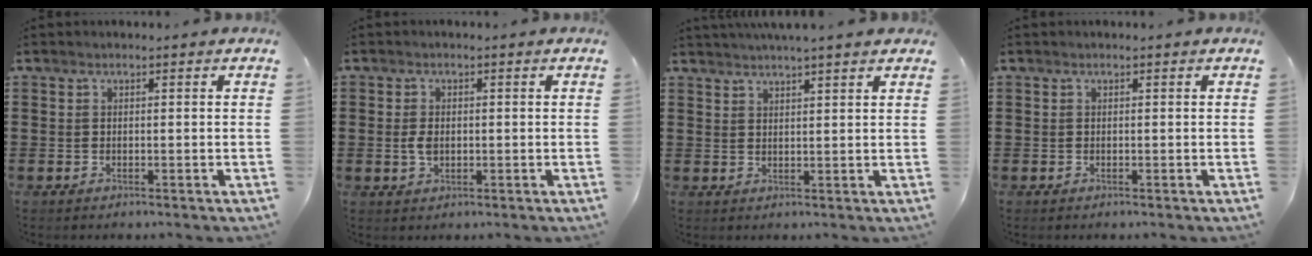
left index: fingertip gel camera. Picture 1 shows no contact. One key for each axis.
{"total": 2.5, "fx": -0.1, "fy": 1.5, "fz": 2.0, "tx": -0.049, "ty": 0.000, "tz": -0.004}
{"total": 2.7, "fx": 2.5, "fy": -0.4, "fz": 0.8, "tx": -0.023, "ty": -0.004, "tz": 0.048}
{"total": 0.0}